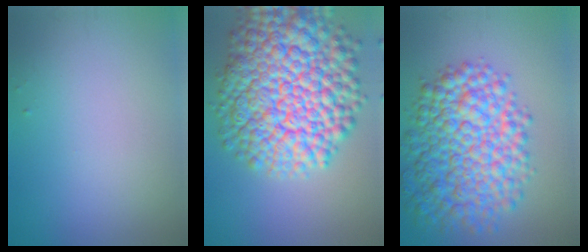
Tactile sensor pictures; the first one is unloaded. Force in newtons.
{"total": 14.4, "press": 14.3, "slide": 0.5}
{"total": 9.8, "press": 9.8, "slide": 0.2}